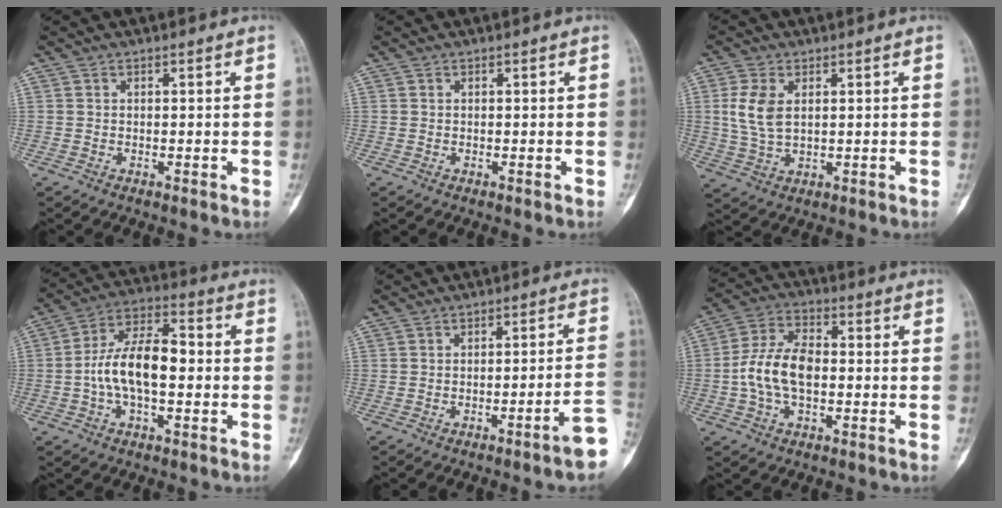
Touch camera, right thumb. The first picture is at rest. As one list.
[{"total": 0.0}, {"total": 7.1, "force": [1.6, 4.1, 5.6], "torque": [-0.122, -0.003, 0.039]}, {"total": 12.8, "force": [-1.2, 6.3, 11.1], "torque": [-0.202, 0.039, -0.028]}, {"total": 9.5, "force": [-4.1, 0.4, 8.5], "torque": [-0.105, 0.030, -0.058]}, {"total": 10.8, "force": [-1.1, 6.2, 8.7], "torque": [-0.171, 0.028, -0.027]}]